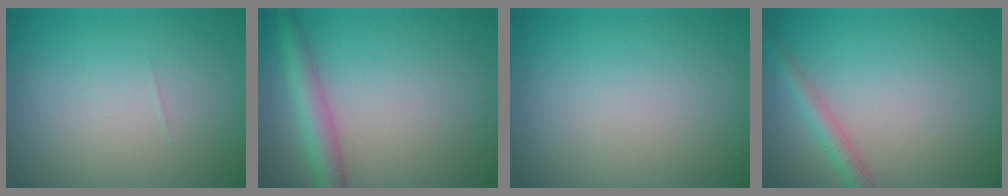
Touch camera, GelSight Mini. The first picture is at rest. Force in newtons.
{"total": 3.5, "press": 3.5, "slide": 0.1}
{"total": 0.0}
{"total": 2.1, "press": 2.1, "slide": 0.1}